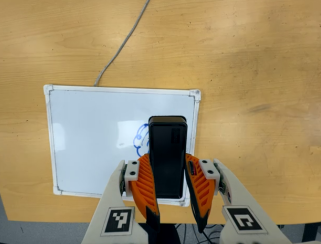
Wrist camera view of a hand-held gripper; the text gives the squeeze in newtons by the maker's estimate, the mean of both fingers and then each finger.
{"total": 8.6, "left": 6.0, "right": 11.2}